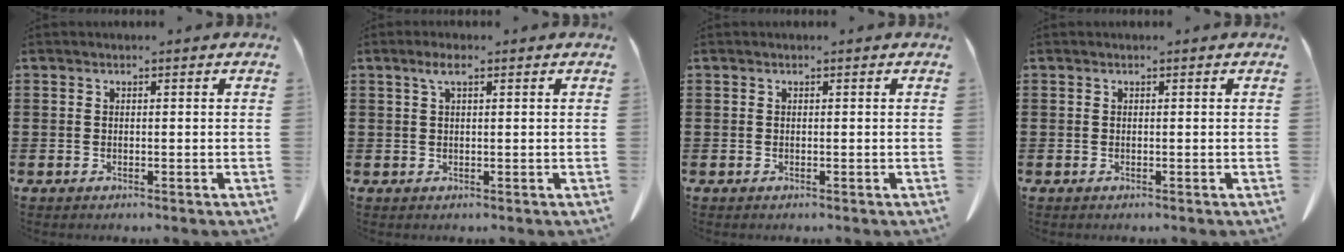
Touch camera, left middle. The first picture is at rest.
{"total": 2.3, "force": [1.0, 0.6, 2.0], "torque": [-0.041, 0.006, 0.015]}
{"total": 0.0}
{"total": 0.0}